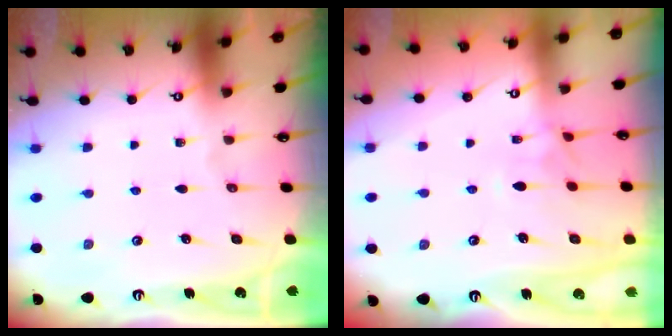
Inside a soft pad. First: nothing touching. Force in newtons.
{"total": 1.2, "press": 0.9, "slide": 0.8}